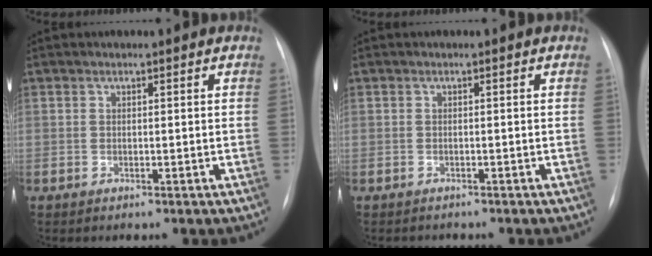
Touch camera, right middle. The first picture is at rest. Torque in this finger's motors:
{"motor_torque": [-0.46, -0.19, -0.15, -0.05]}